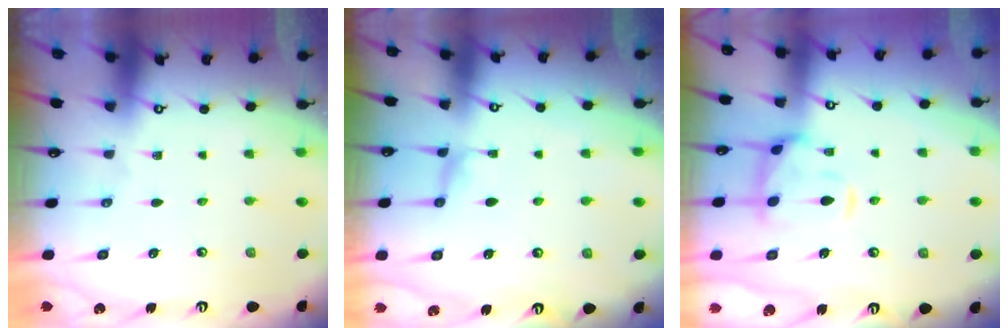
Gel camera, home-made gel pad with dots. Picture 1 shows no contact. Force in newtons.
{"total": 0.8, "press": 0.3, "slide": 0.7}
{"total": 4.5, "press": 4.3, "slide": 1.3}